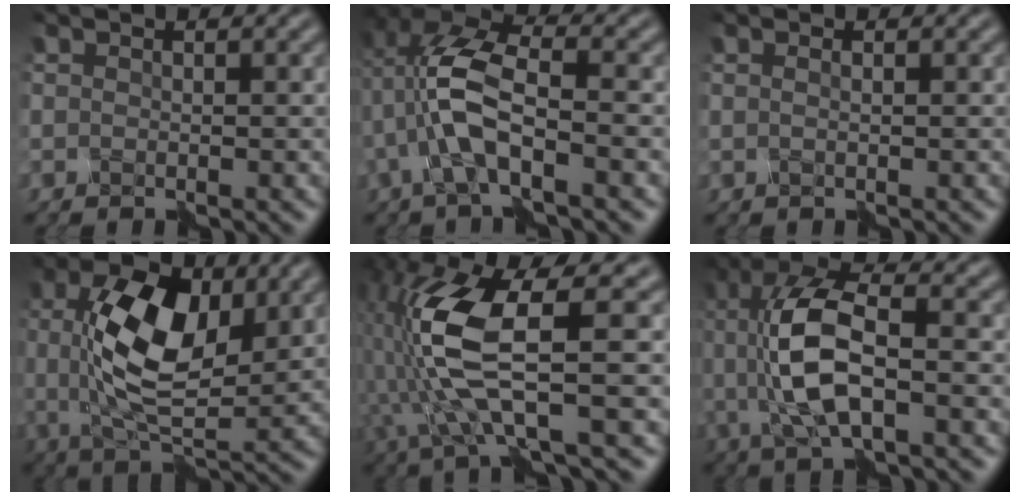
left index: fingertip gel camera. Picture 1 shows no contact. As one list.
[{"total": 5.8, "force": [-1.3, 2.2, 5.3], "torque": [-0.129, 0.016, -0.026]}, {"total": 0.7, "force": [0.5, 0.0, 0.5], "torque": [-0.008, 0.001, -0.004]}, {"total": 9.5, "force": [1.9, 4.9, 7.9], "torque": [-0.164, 0.007, 0.030]}, {"total": 9.0, "force": [-0.3, 2.4, 8.7], "torque": [-0.209, -0.002, 0.002]}, {"total": 7.5, "force": [-0.2, 2.7, 7.0], "torque": [-0.159, 0.009, -0.006]}]